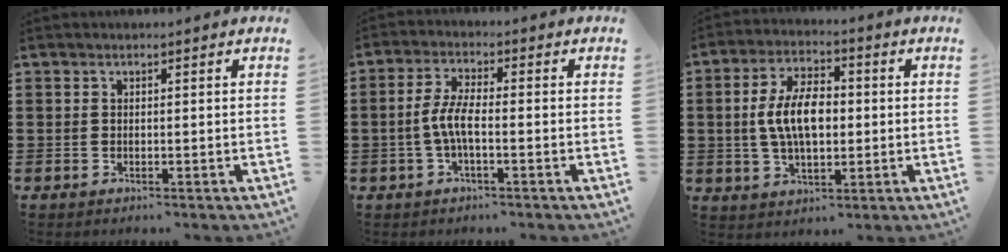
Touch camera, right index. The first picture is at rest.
{"total": 4.8, "force": [-1.2, 1.3, 4.5], "torque": [-0.108, -0.006, -0.031]}
{"total": 8.7, "force": [0.1, 4.5, 7.5], "torque": [-0.152, 0.005, -0.006]}